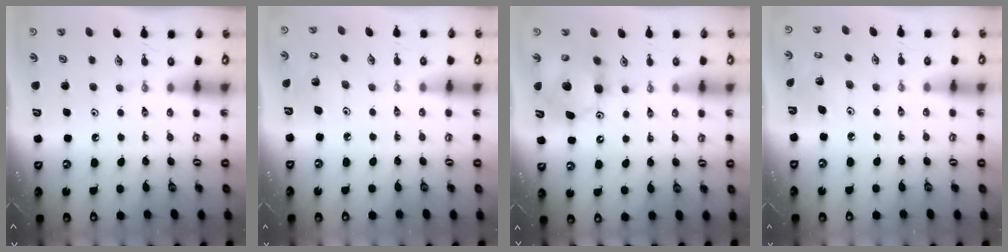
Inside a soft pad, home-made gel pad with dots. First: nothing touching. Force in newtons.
{"total": 4.5, "press": 4.4, "slide": 0.6}
{"total": 11.1, "press": 11.0, "slide": 1.6}
{"total": 2.4, "press": 2.4, "slide": 0.1}